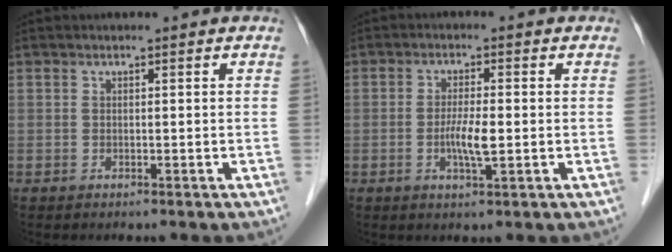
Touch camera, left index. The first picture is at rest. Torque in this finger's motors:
{"motor_torque": [0.83, 0.71, 0.13, 0.04]}